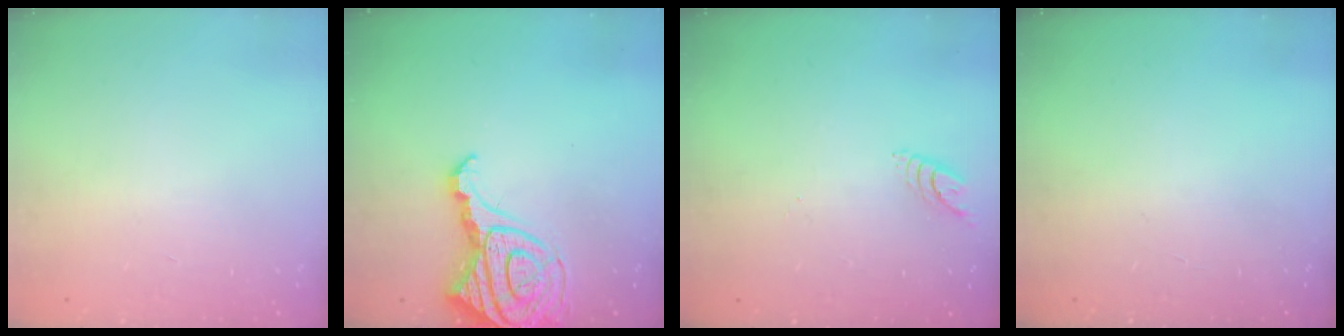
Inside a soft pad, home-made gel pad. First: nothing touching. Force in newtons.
{"total": 15.0, "press": 14.9, "slide": 1.7}
{"total": 5.2, "press": 5.2, "slide": 0.2}
{"total": 2.4, "press": 2.4, "slide": 0.2}